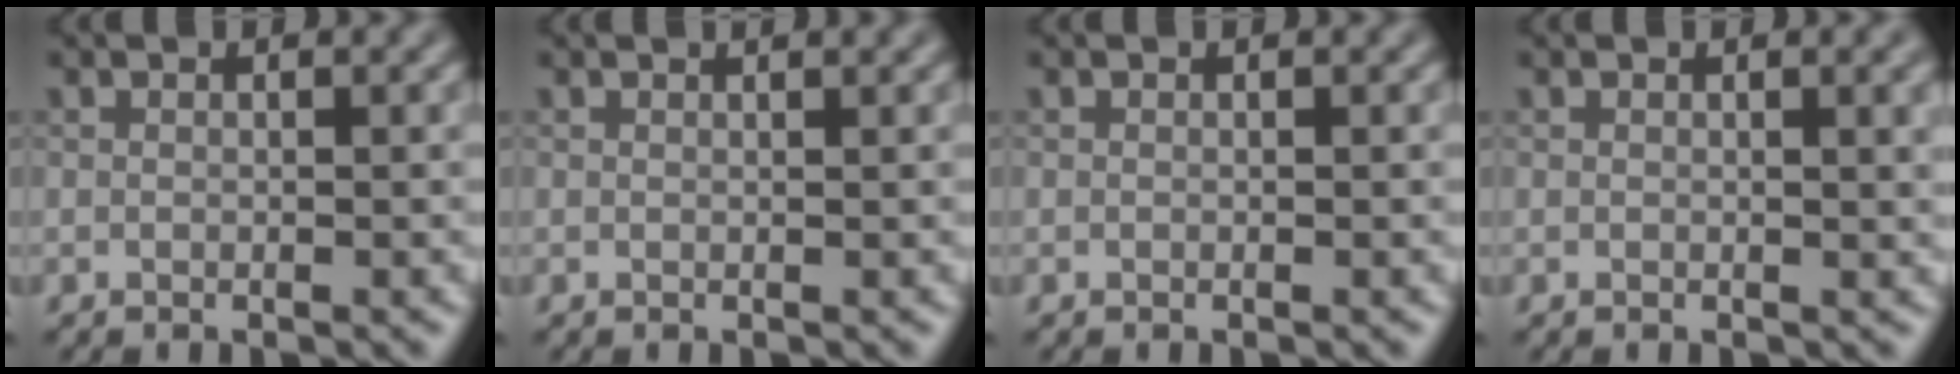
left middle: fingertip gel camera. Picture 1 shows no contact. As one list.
[{"total": 0.9, "force": [0.8, 0.2, 0.4], "torque": [-0.004, 0.000, 0.007]}, {"total": 0.0}, {"total": 2.7, "force": [0.8, 0.9, 2.4], "torque": [-0.022, 0.006, 0.008]}]